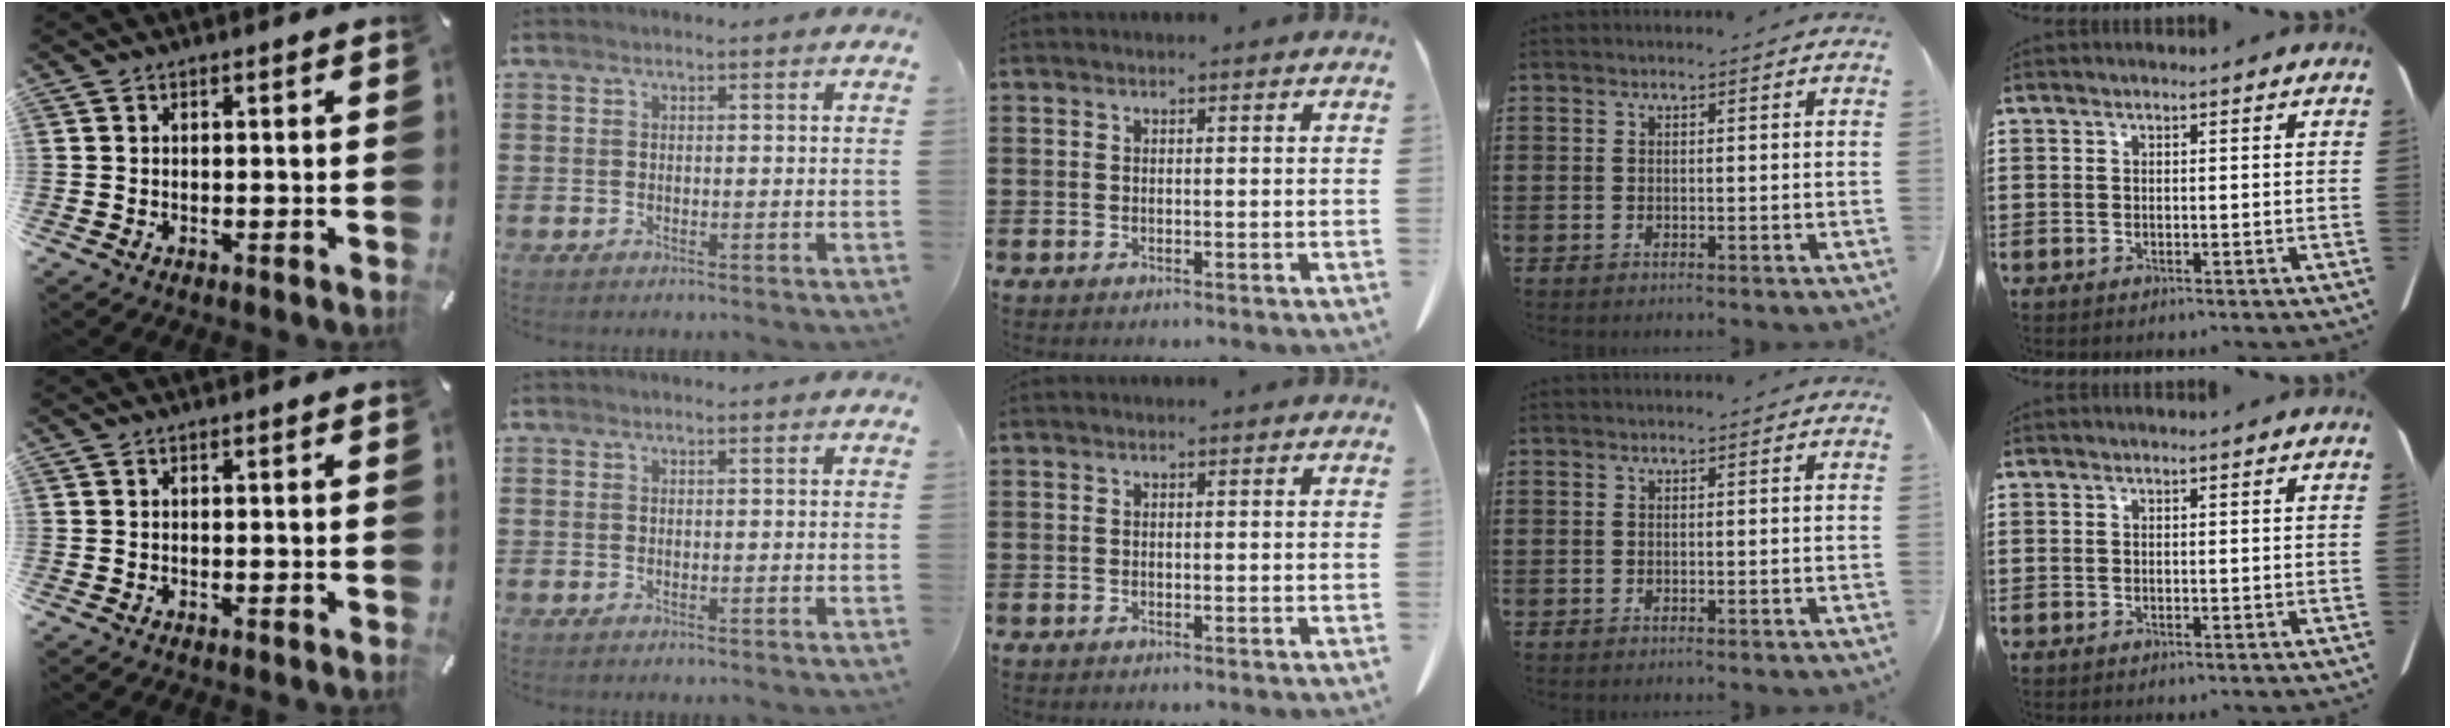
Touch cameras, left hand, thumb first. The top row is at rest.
{}